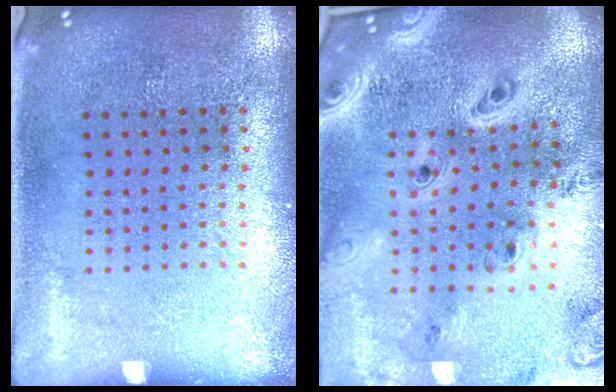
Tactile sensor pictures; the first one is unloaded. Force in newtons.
{"total": 4.2, "press": 3.1, "slide": 2.8}